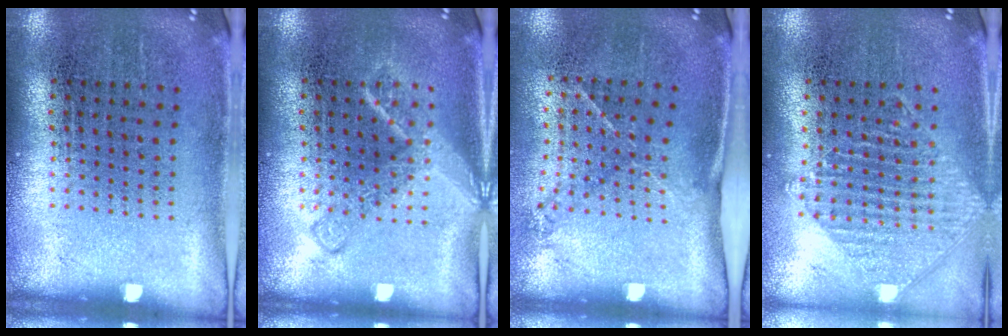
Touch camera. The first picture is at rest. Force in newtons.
{"total": 2.1, "press": 2.1, "slide": 0.3}
{"total": 1.6, "press": 1.0, "slide": 1.3}
{"total": 1.0, "press": 1.0, "slide": 0.1}